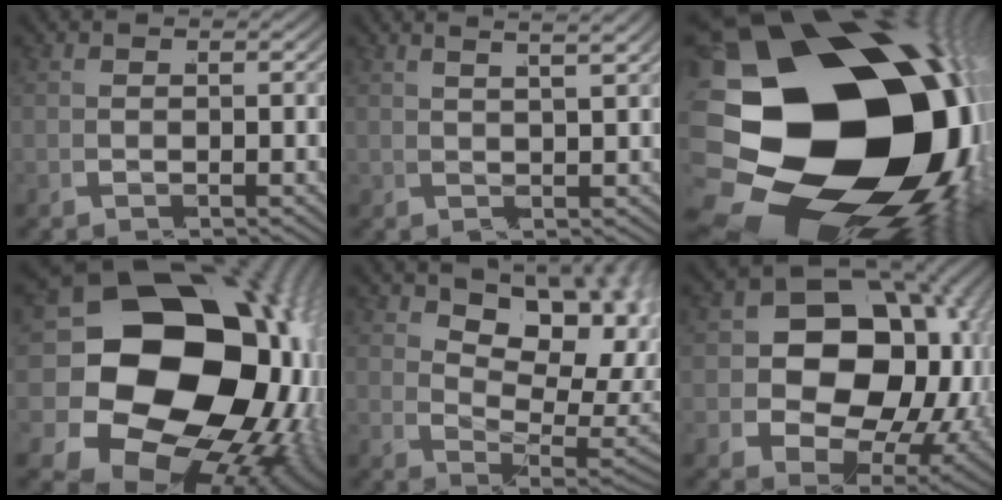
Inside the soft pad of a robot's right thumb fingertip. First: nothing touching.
{"total": 3.9, "force": [2.8, 0.6, 2.7], "torque": [-0.034, 0.009, 0.048]}
{"total": 42.5, "force": [-3.0, 28.4, 31.4], "torque": [-0.507, -0.091, -0.013]}
{"total": 31.9, "force": [-0.5, 22.3, 22.7], "torque": [-0.395, -0.078, 0.017]}
{"total": 10.5, "force": [1.8, 6.5, 8.1], "torque": [-0.128, -0.029, 0.049]}
{"total": 17.5, "force": [0.8, 12.9, 11.8], "torque": [-0.230, -0.052, 0.025]}